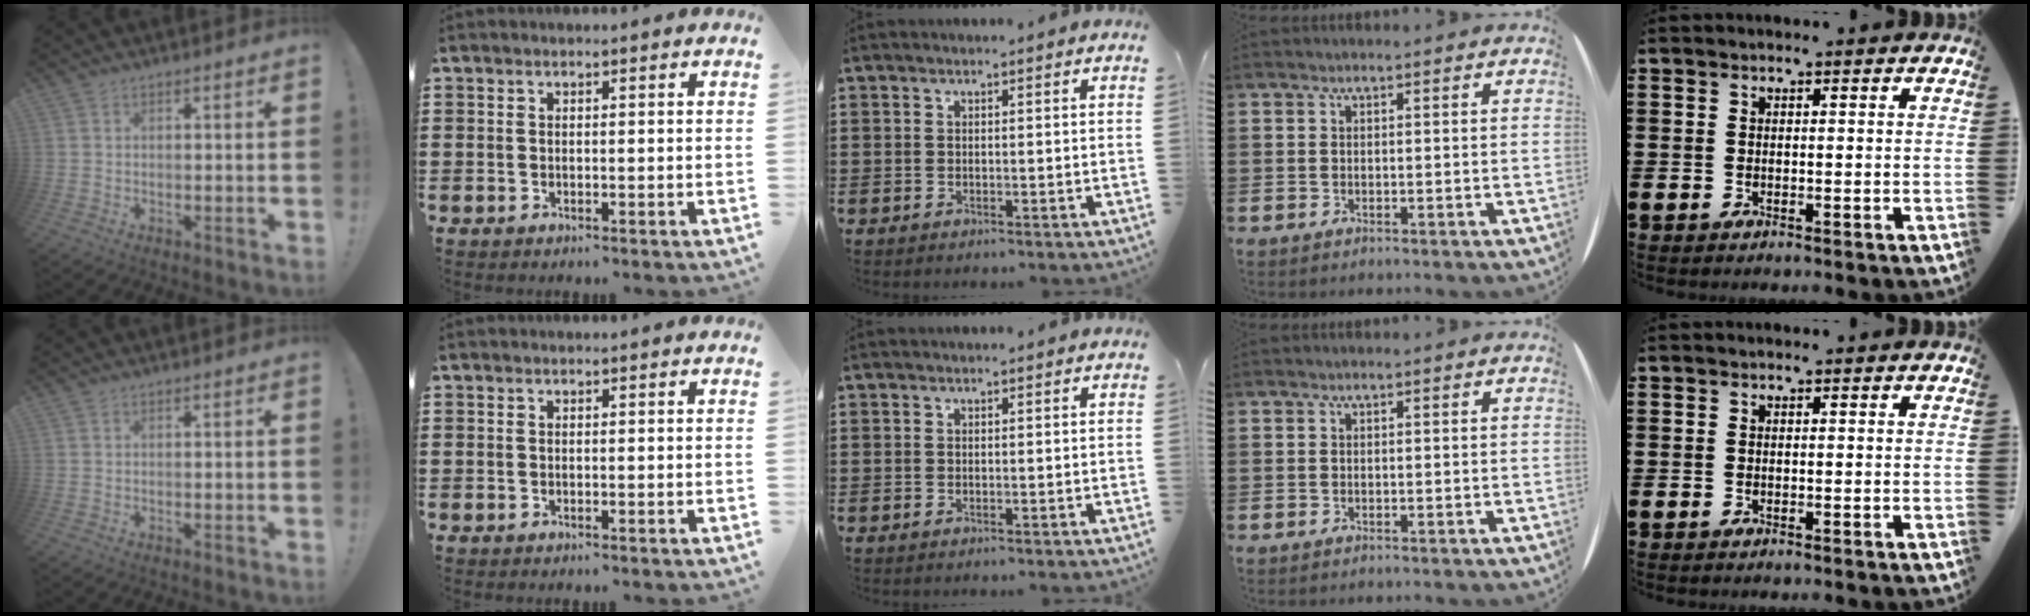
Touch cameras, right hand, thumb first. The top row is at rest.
{}